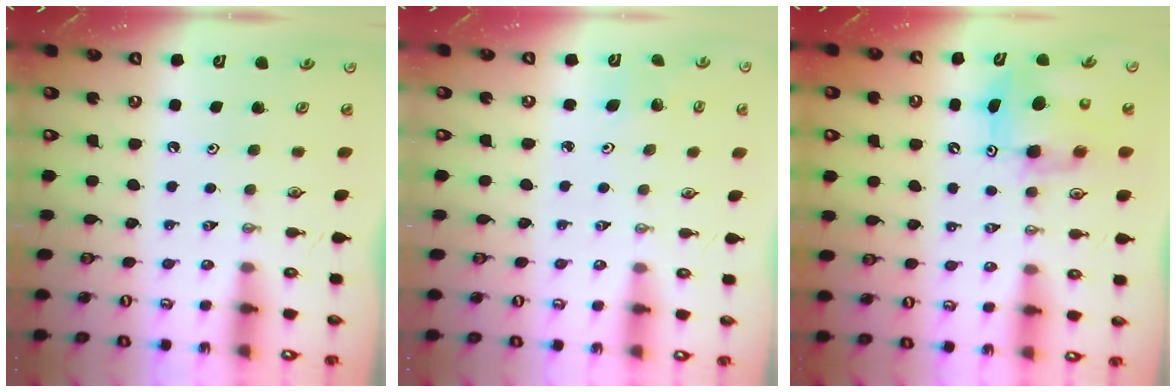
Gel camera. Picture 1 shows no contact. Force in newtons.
{"total": 2.6, "press": 2.5, "slide": 0.9}
{"total": 8.0, "press": 8.0, "slide": 0.8}